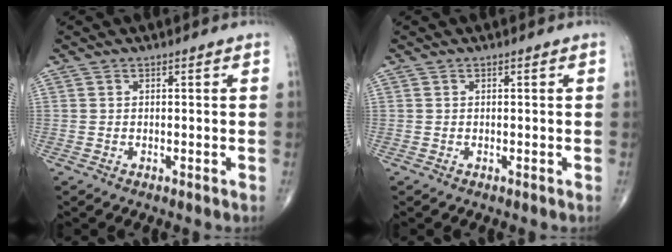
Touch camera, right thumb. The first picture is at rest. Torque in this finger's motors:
{"motor_torque": [0.00, 0.00, 0.00, 0.00, 0.00]}